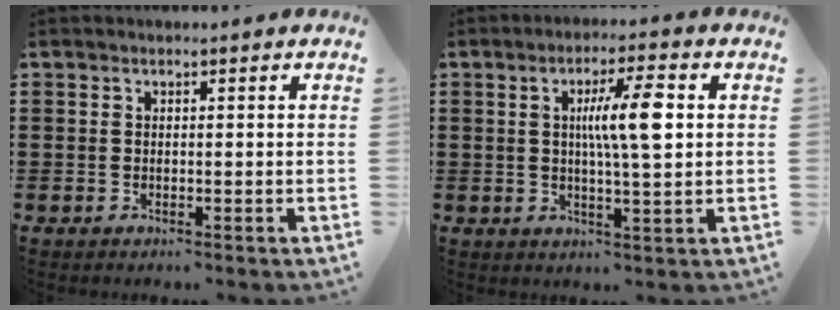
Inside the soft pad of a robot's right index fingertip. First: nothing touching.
{"total": 8.0, "force": [1.5, 1.1, 7.8], "torque": [-0.141, 0.000, 0.017]}